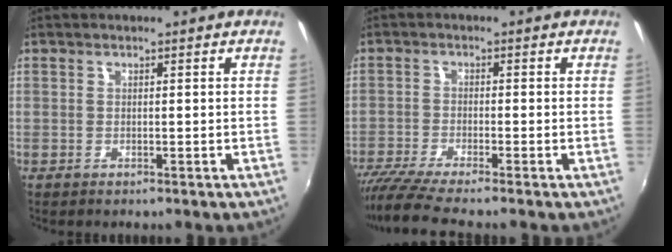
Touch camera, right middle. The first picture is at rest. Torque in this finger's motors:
{"motor_torque": [1.18, -0.95, 0.14, 0.08]}